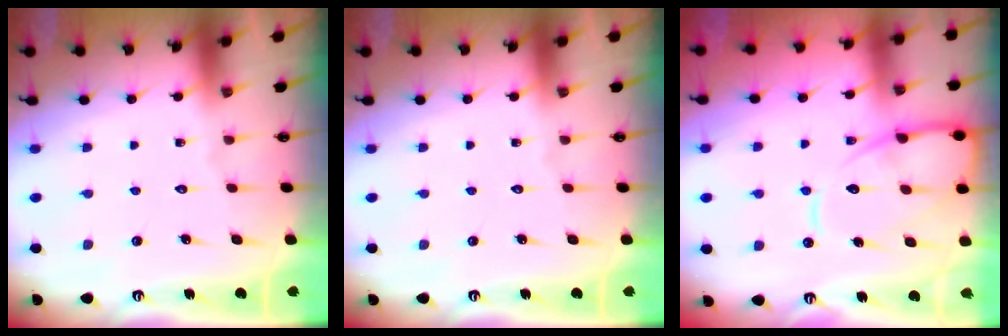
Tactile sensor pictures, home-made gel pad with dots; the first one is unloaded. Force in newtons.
{"total": 0.0}
{"total": 12.1, "press": 12.0, "slide": 1.6}